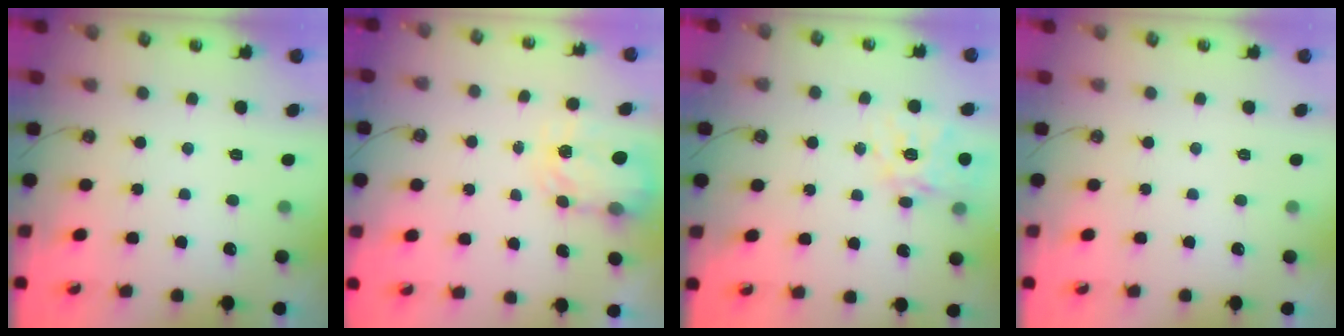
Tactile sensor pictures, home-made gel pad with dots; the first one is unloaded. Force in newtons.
{"total": 4.3, "press": 4.2, "slide": 0.4}
{"total": 14.7, "press": 14.6, "slide": 1.3}
{"total": 0.0}